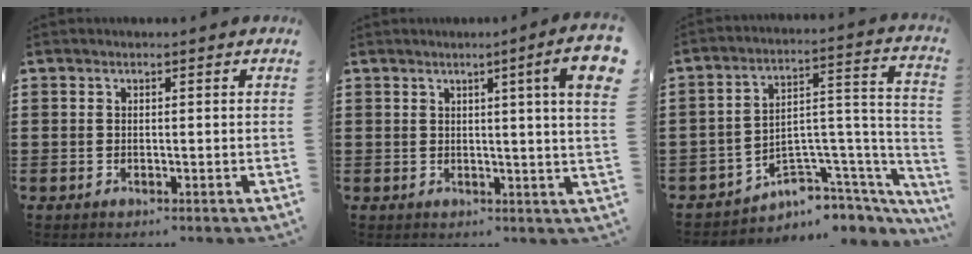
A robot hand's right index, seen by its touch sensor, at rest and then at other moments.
{"total": 6.6, "force": [2.5, -0.5, 6.1], "torque": [-0.102, -0.008, 0.036]}
{"total": 5.4, "force": [-4.5, 2.7, 1.2], "torque": [-0.027, -0.004, -0.084]}